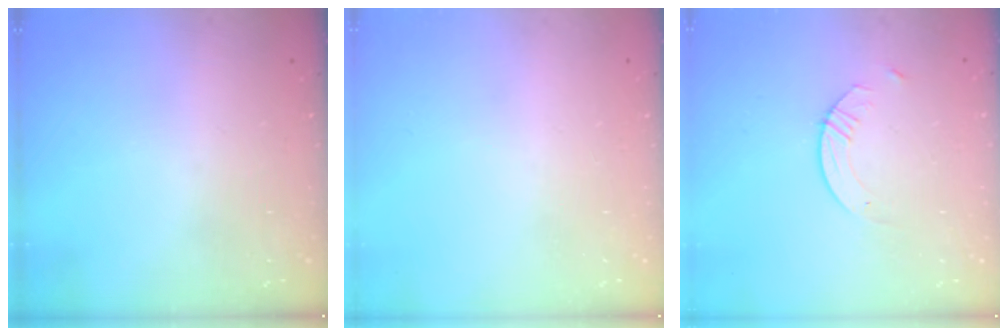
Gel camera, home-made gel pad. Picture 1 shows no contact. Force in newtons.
{"total": 0.0}
{"total": 4.9, "press": 4.8, "slide": 0.5}